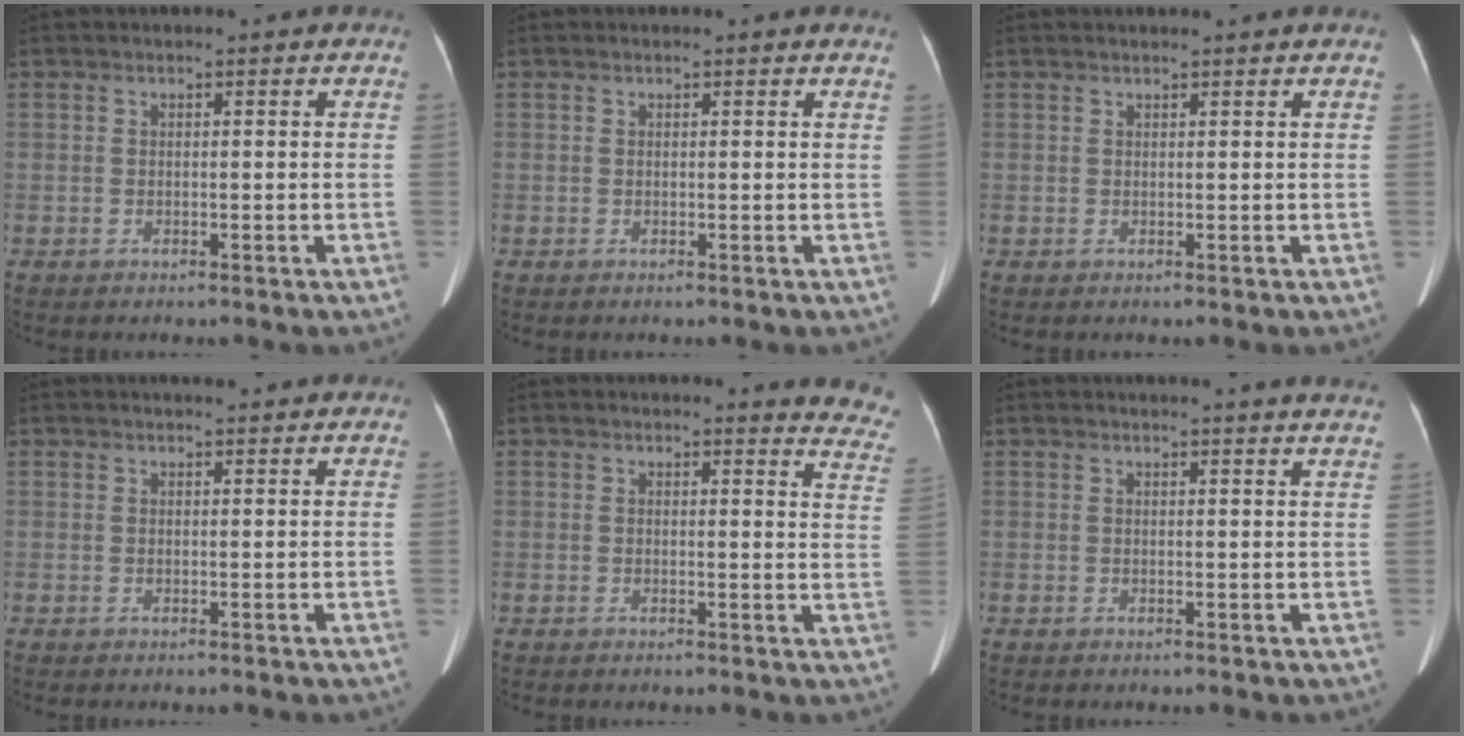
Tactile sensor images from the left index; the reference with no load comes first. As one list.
[{"total": 0.6, "force": [0.6, 0.0, 0.2], "torque": [-0.012, -0.004, 0.005]}, {"total": 1.9, "force": [1.7, -0.4, 0.6], "torque": [-0.016, 0.011, 0.028]}, {"total": 2.6, "force": [2.3, 0.6, 1.1], "torque": [-0.015, 0.015, 0.032]}, {"total": 7.8, "force": [7.7, 0.8, 1.0], "torque": [0.018, -0.068, 0.045]}, {"total": 7.0, "force": [6.5, -0.6, 2.5], "torque": [-0.027, -0.004, 0.052]}]